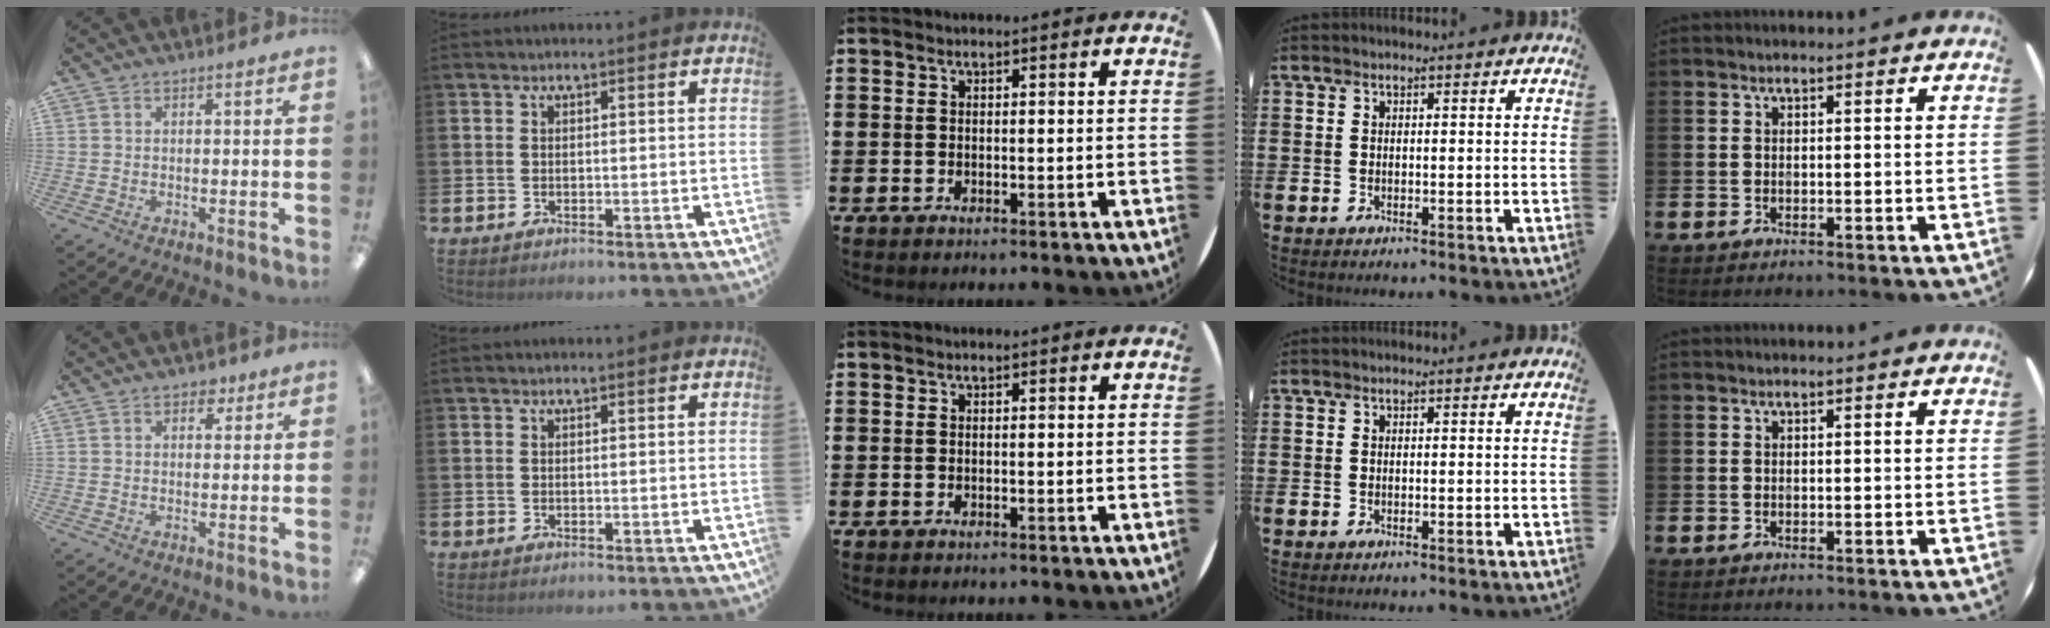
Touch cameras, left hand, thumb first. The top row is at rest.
{"thumb": {"total": 3.1, "force": [1.8, 1.9, 1.6], "torque": [-0.010, -0.005, 0.028]}}